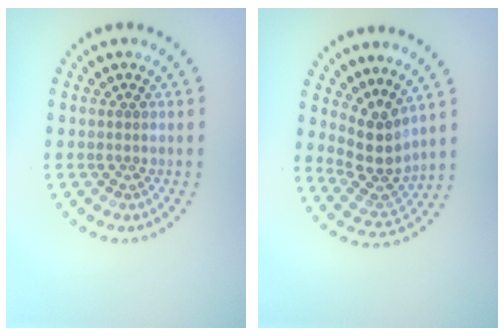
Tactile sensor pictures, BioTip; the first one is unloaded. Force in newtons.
{"total": 3.7, "press": 2.7, "slide": 2.5}